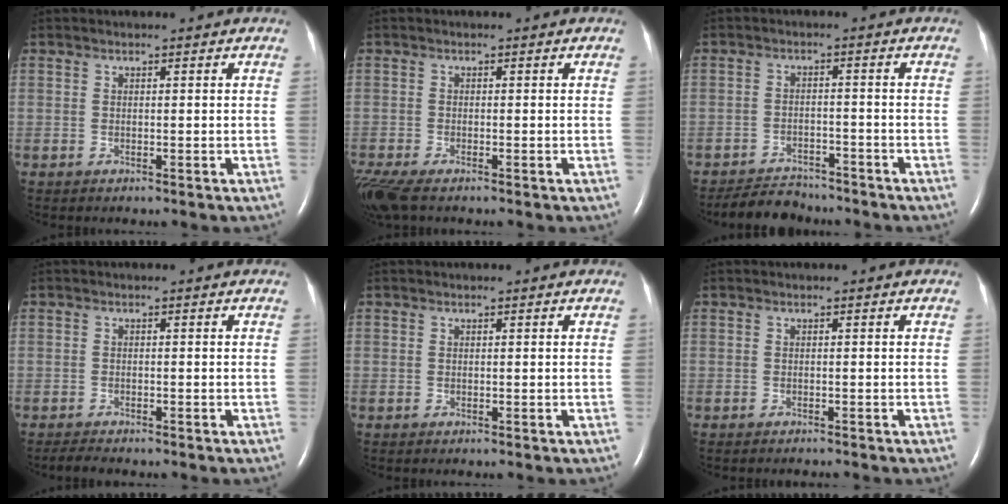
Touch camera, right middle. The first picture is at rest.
{"total": 5.6, "force": [-4.1, 1.6, 3.4], "torque": [-0.077, -0.016, -0.079]}
{"total": 5.4, "force": [-5.1, 1.7, 0.6], "torque": [-0.018, -0.011, -0.086]}
{"total": 1.8, "force": [-1.7, 0.2, 0.7], "torque": [-0.022, -0.008, -0.026]}
{"total": 0.0}
{"total": 1.5, "force": [-1.4, 0.1, 0.5], "torque": [-0.010, -0.003, -0.017]}